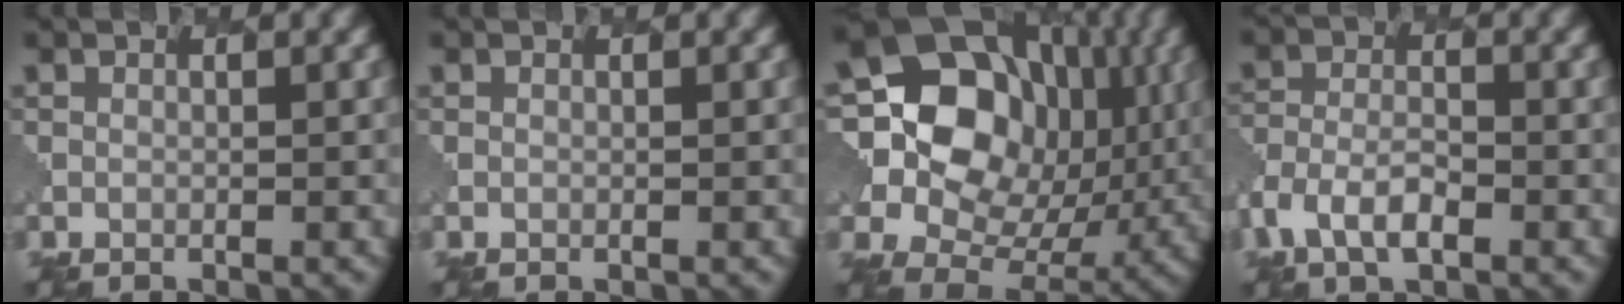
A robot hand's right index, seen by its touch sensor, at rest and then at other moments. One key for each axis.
{"total": 0.0}
{"total": 14.9, "fx": 2.7, "fy": 12.3, "fz": 8.1, "tx": -0.142, "ty": 0.007, "tz": 0.058}
{"total": 4.0, "fx": -2.1, "fy": 2.3, "fz": 2.5, "tx": -0.055, "ty": -0.003, "tz": -0.044}